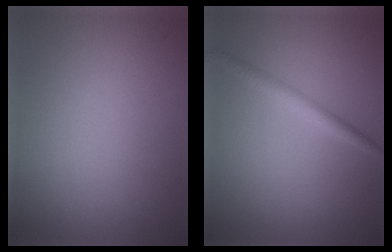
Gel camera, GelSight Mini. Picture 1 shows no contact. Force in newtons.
{"total": 2.0, "press": 2.0, "slide": 0.1}